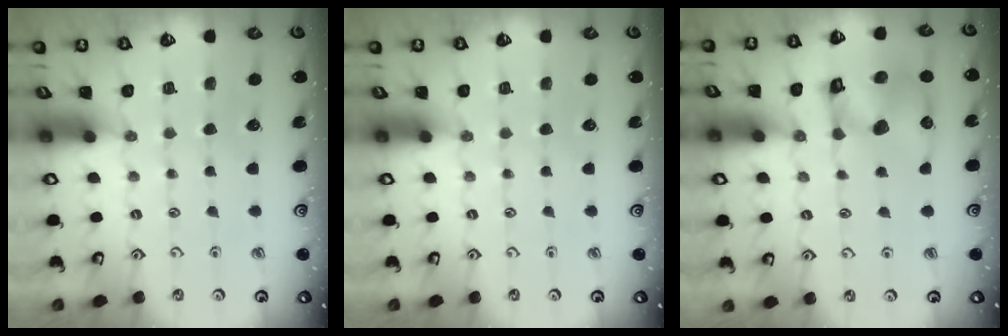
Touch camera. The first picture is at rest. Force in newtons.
{"total": 0.0}
{"total": 11.2, "press": 11.1, "slide": 1.5}